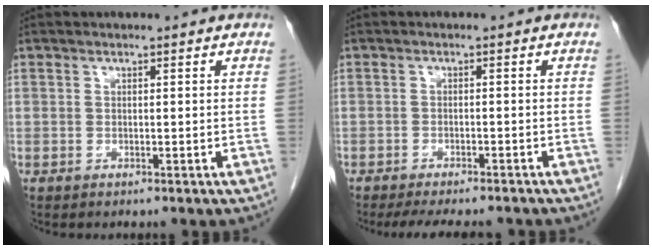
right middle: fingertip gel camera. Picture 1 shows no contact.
{"total": 9.2, "force": [-8.2, 2.1, 3.8], "torque": [-0.052, -0.008, -0.109]}